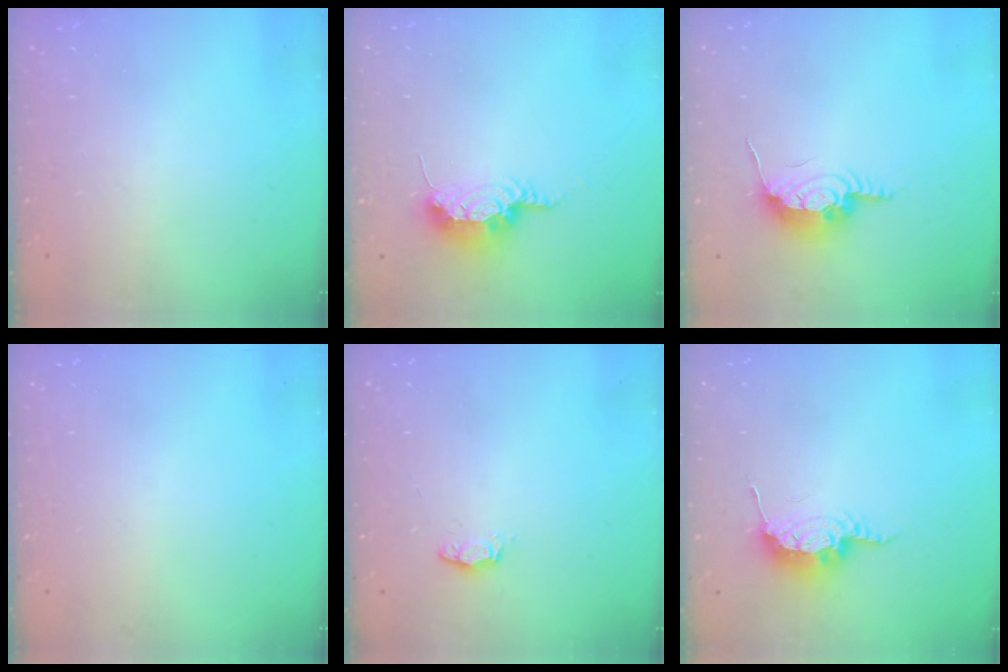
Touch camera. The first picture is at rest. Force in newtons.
{"total": 7.9, "press": 7.7, "slide": 1.8}
{"total": 10.3, "press": 10.1, "slide": 1.8}
{"total": 0.0}
{"total": 3.2, "press": 3.2, "slide": 0.5}
{"total": 8.7, "press": 8.6, "slide": 0.9}